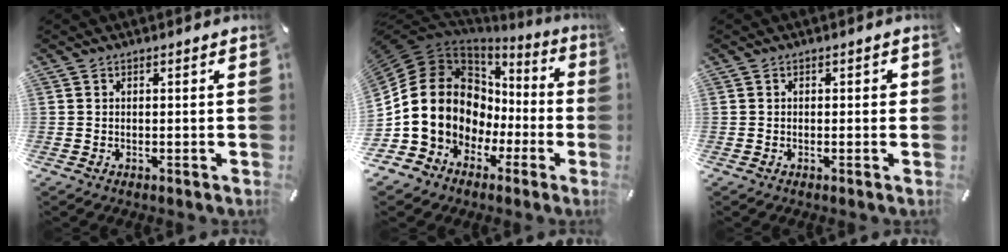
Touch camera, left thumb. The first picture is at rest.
{"total": 19.6, "force": [0.2, 16.3, 10.9], "torque": [-0.231, -0.020, 0.024]}
{"total": 0.9, "force": [-0.2, 0.6, 0.7], "torque": [-0.014, 0.003, -0.004]}